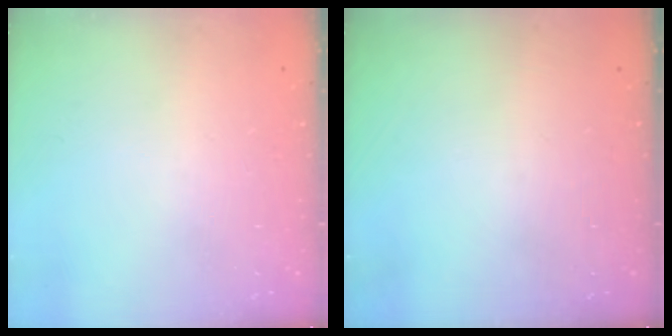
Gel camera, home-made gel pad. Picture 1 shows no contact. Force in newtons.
{"total": 0.0}